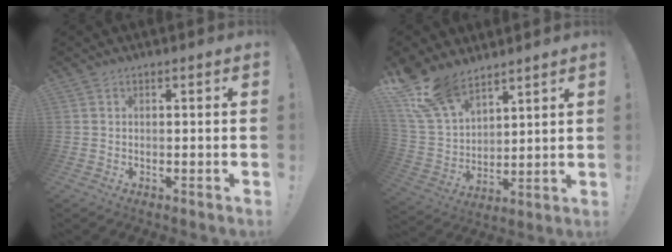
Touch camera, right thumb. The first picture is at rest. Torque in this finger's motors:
{"motor_torque": [-0.02, 2.70, 0.97, 0.84, 0.09]}